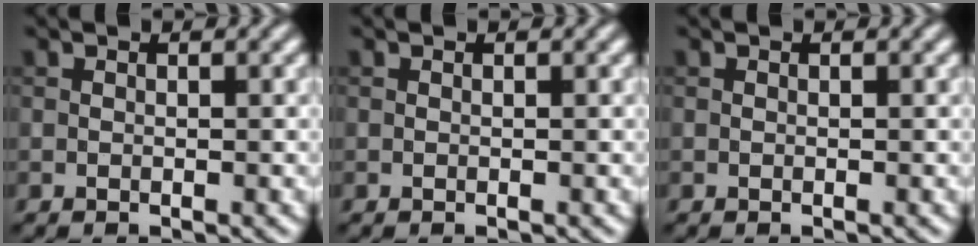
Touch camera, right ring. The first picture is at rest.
{"total": 0.0}
{"total": 0.0}